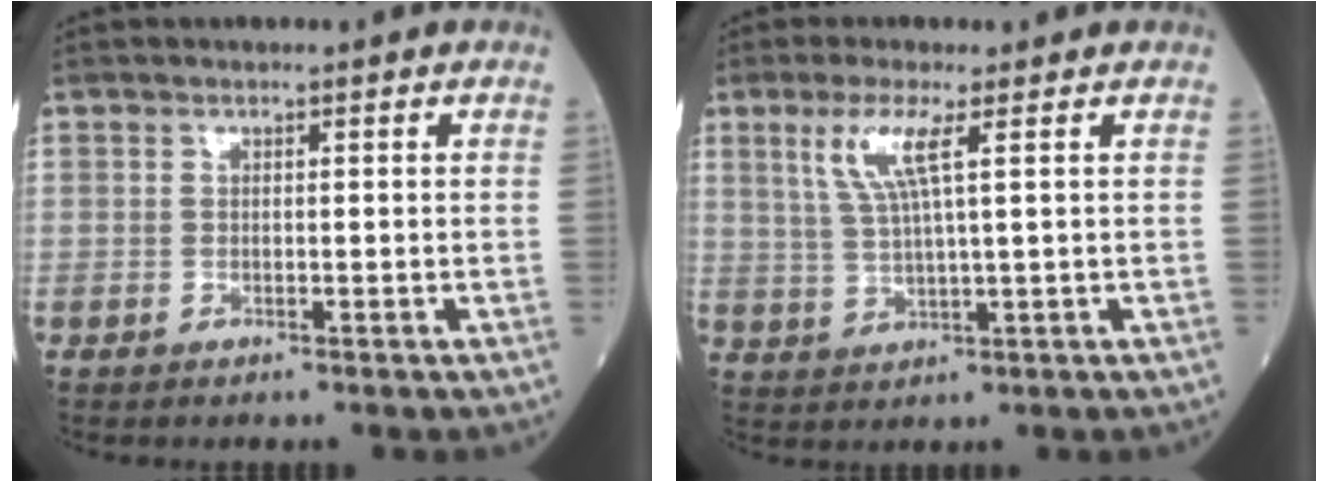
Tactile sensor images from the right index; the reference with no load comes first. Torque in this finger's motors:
{"motor_torque": [0.13, 0.12, 0.12, 0.05]}